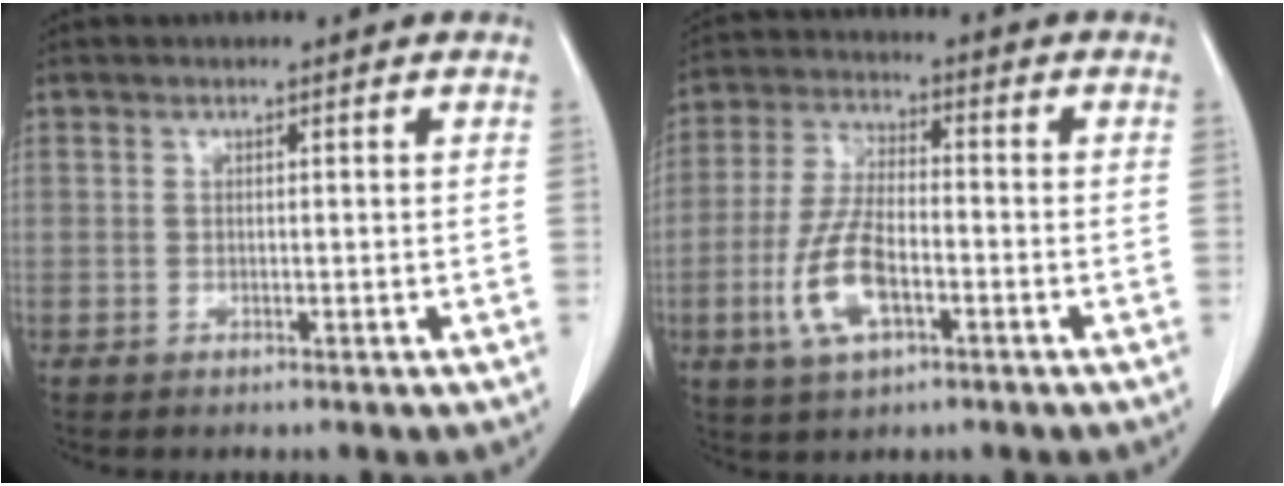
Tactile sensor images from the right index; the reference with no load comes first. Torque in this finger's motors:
{"motor_torque": [0.31, 0.13, 0.04, -0.01]}